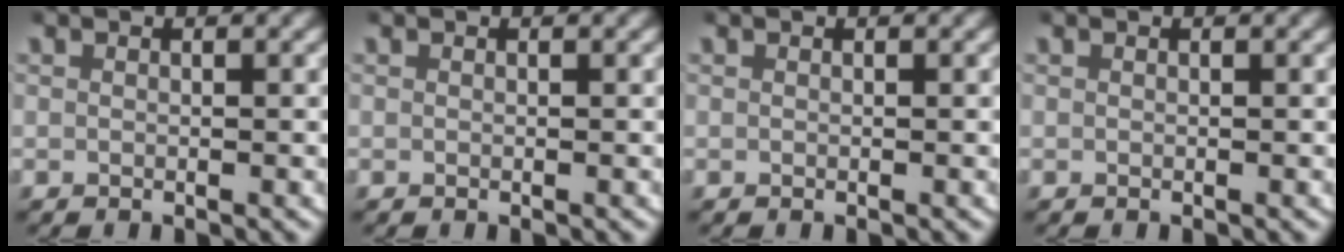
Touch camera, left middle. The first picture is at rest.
{"total": 0.0}
{"total": 0.0}
{"total": 0.0}